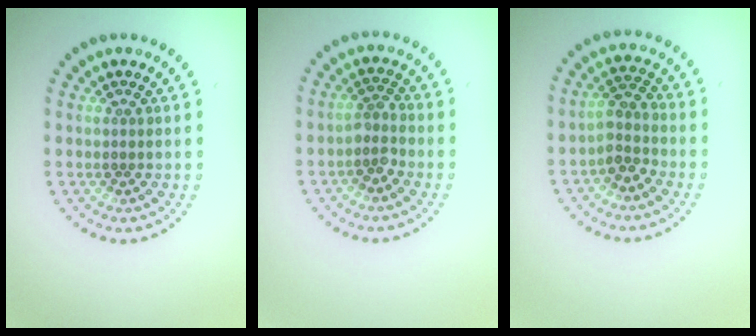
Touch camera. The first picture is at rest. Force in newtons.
{"total": 1.8, "press": 1.3, "slide": 1.2}
{"total": 2.3, "press": 1.9, "slide": 1.3}